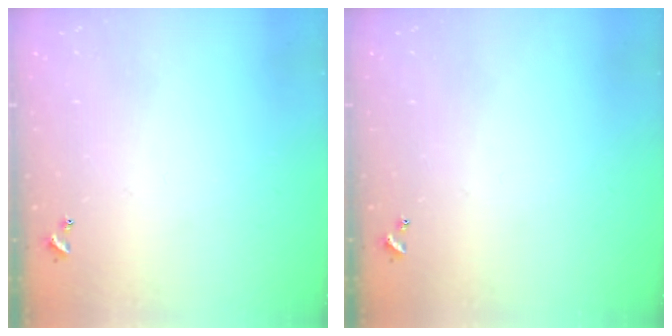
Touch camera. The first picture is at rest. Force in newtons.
{"total": 0.0}